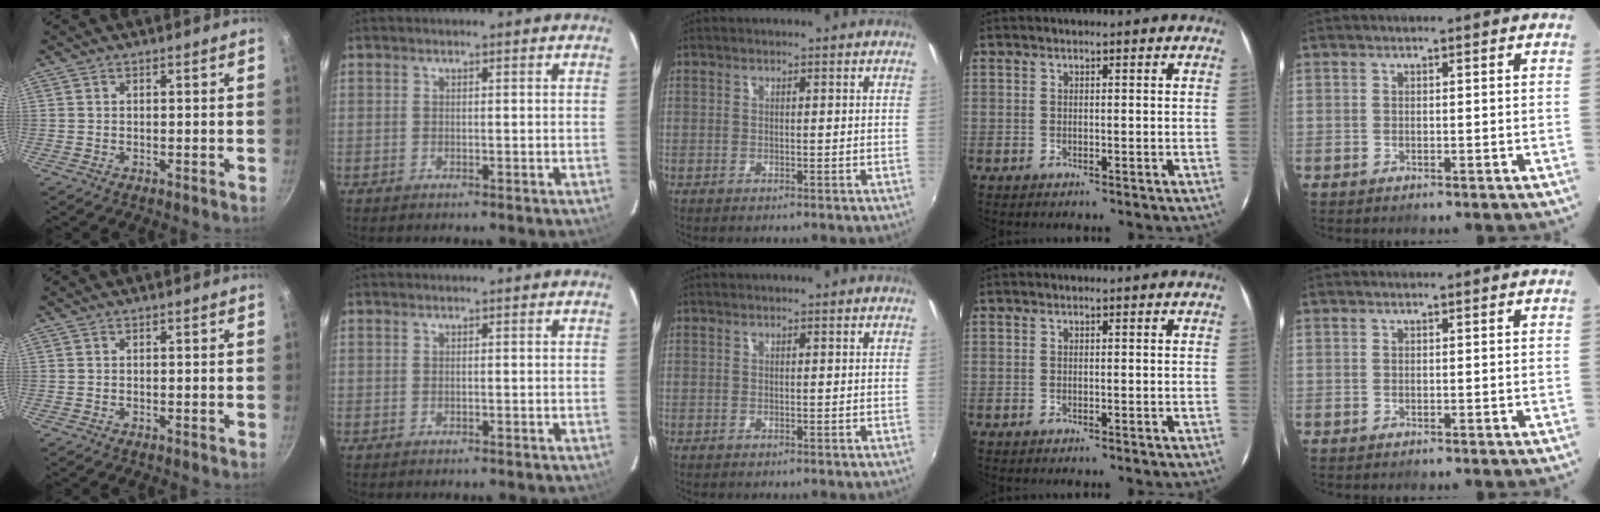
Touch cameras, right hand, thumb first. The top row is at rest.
{}